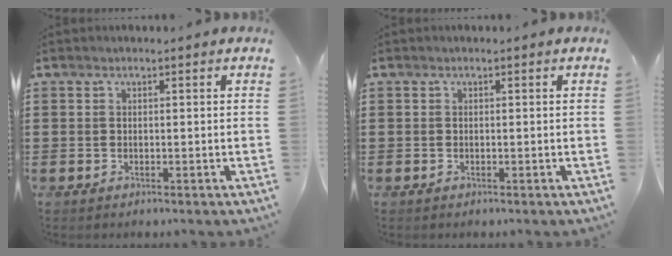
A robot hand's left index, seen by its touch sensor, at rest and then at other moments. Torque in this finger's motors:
{"motor_torque": [-0.02, 0.02, 0.00, -0.01]}